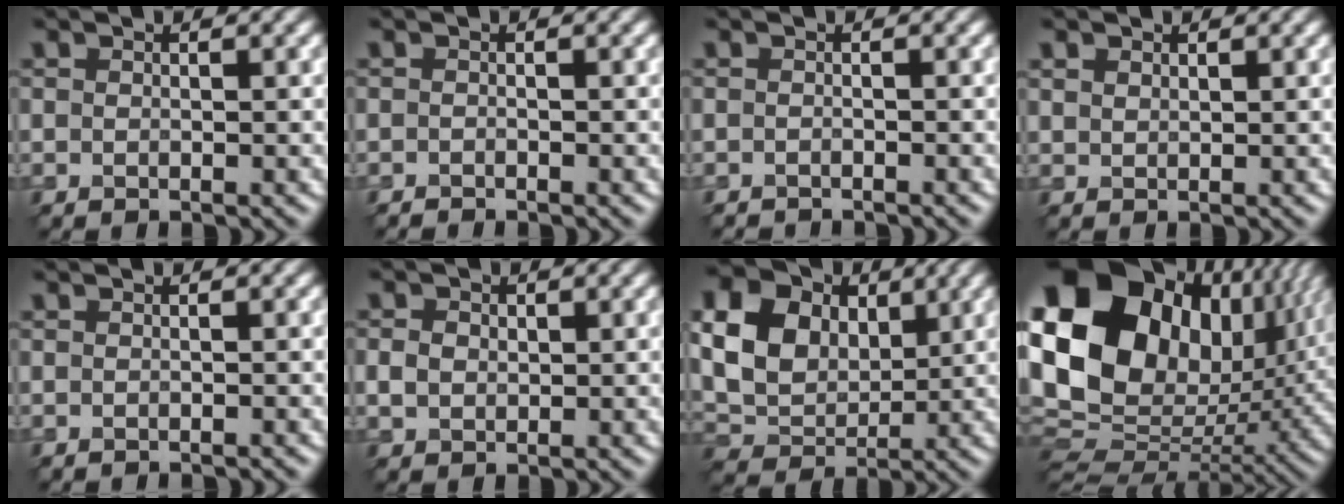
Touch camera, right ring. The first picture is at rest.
{"total": 0.5, "force": [-0.5, -0.1, 0.0], "torque": [-0.003, -0.004, -0.011]}
{"total": 1.1, "force": [-1.1, -0.1, -0.1], "torque": [0.000, -0.011, -0.021]}
{"total": 0.9, "force": [0.7, 0.5, 0.3], "torque": [-0.014, -0.002, 0.013]}
{"total": 0.6, "force": [-0.6, -0.1, 0.0], "torque": [-0.004, -0.004, -0.011]}
{"total": 1.8, "force": [0.0, 1.5, 1.0], "torque": [-0.022, -0.004, -0.002]}
{"total": 10.5, "force": [2.7, 7.9, 6.4], "torque": [-0.163, 0.021, 0.038]}
{"total": 21.1, "force": [5.4, 15.0, 13.8], "torque": [-0.285, 0.011, 0.107]}